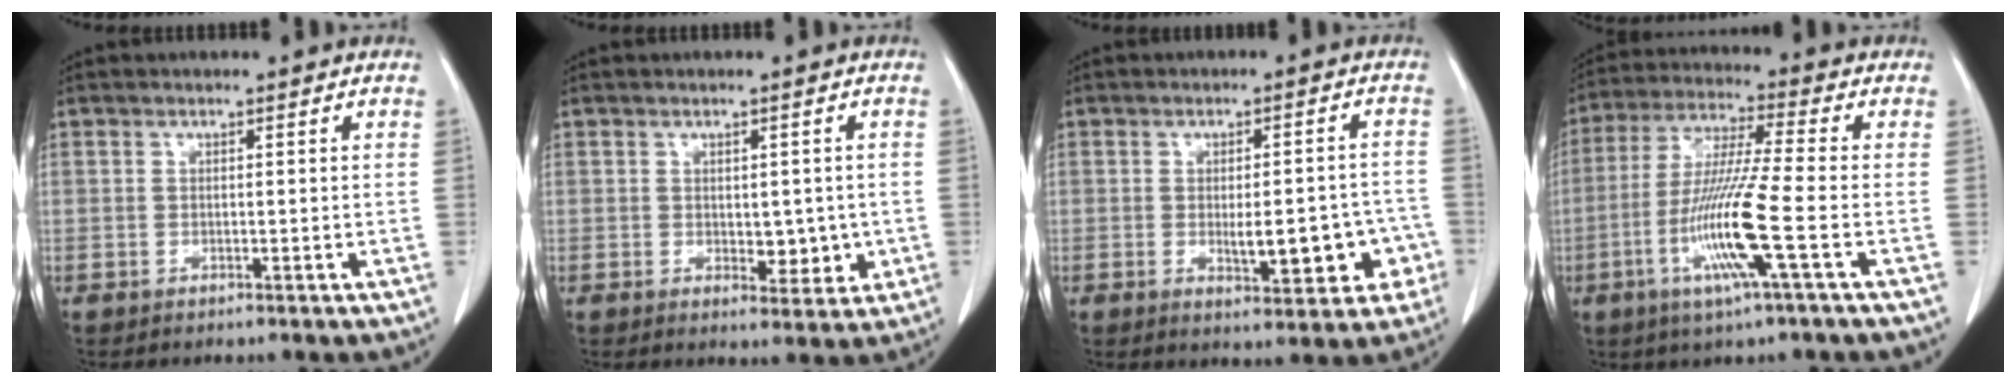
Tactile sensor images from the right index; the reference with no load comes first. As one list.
[{"total": 4.4, "force": [-0.4, 2.5, 3.6], "torque": [-0.038, -0.005, 0.005]}, {"total": 9.3, "force": [-2.5, 3.5, 8.3], "torque": [-0.099, 0.017, -0.022]}, {"total": 12.5, "force": [-4.0, -0.8, 11.9], "torque": [-0.239, -0.018, -0.084]}]